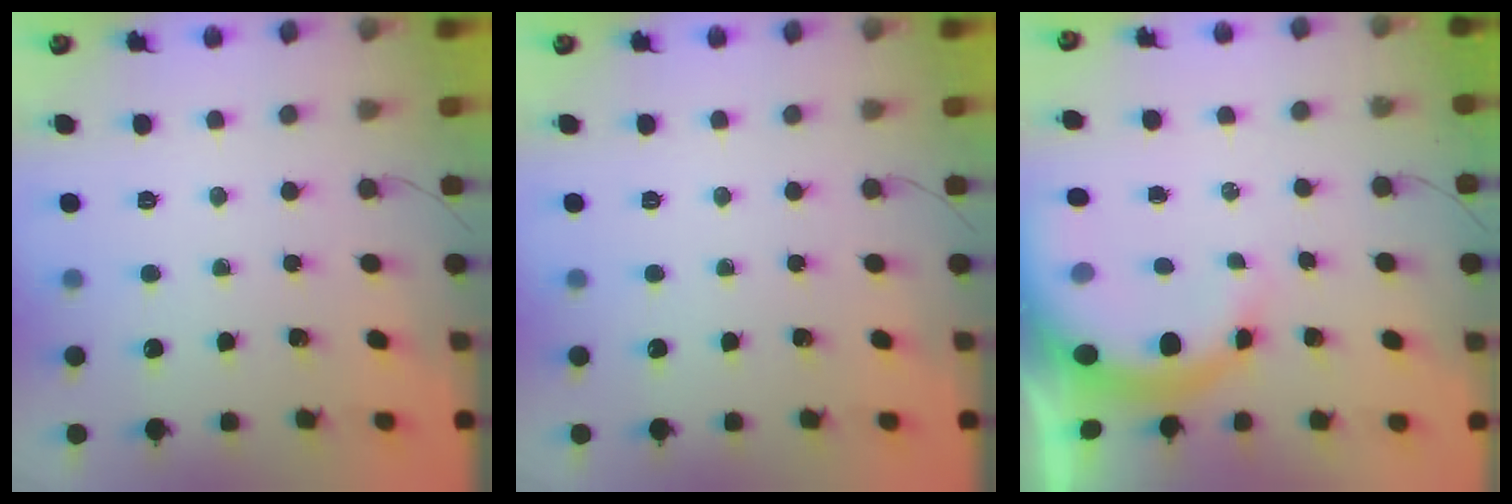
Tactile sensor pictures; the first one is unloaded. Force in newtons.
{"total": 0.0}
{"total": 9.4, "press": 9.2, "slide": 1.8}